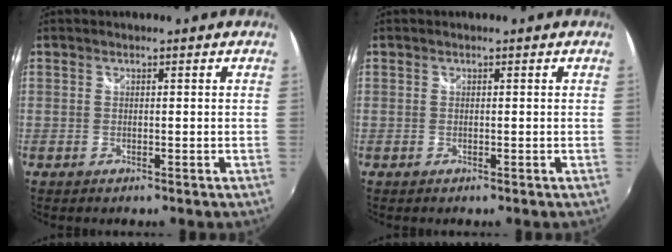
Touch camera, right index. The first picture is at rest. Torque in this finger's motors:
{"motor_torque": [-0.01, 0.01, 0.00, 0.01]}